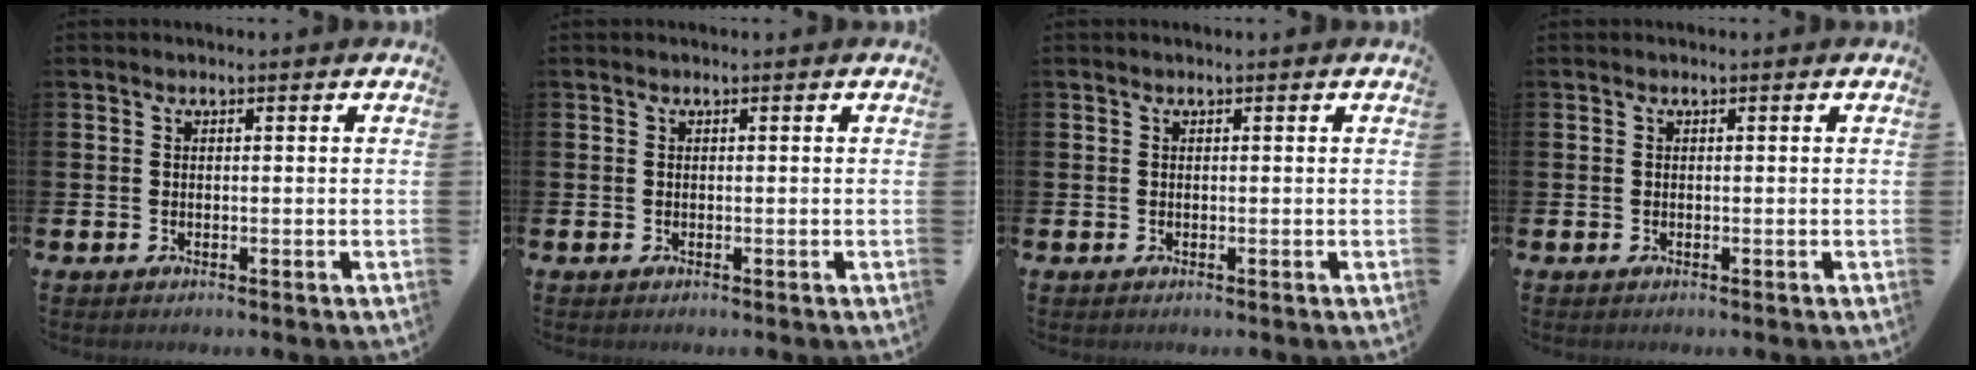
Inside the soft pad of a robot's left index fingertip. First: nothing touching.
{"total": 0.0}
{"total": 0.0}
{"total": 0.0}